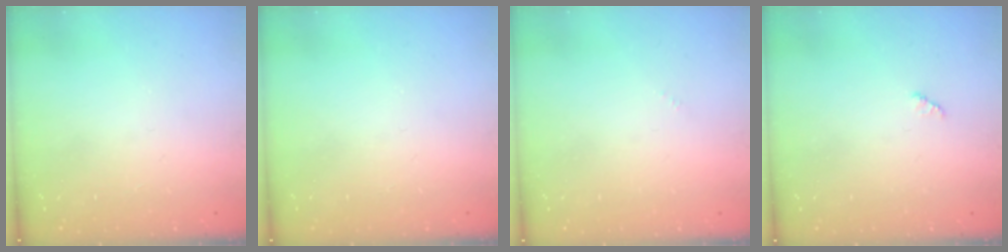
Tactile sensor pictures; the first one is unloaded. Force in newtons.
{"total": 0.0}
{"total": 0.0}
{"total": 1.3, "press": 1.3, "slide": 0.2}